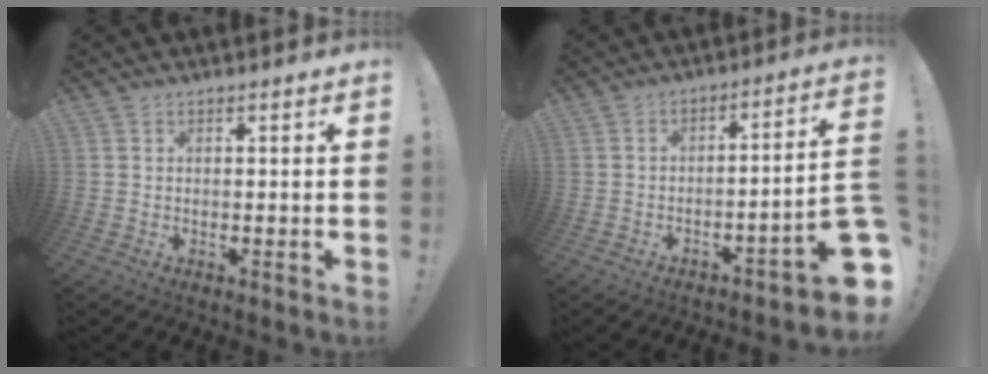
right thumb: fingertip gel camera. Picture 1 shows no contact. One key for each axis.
{"total": 8.6, "fx": -4.5, "fy": 0.9, "fz": 7.3, "tx": -0.094, "ty": 0.012, "tz": -0.078}